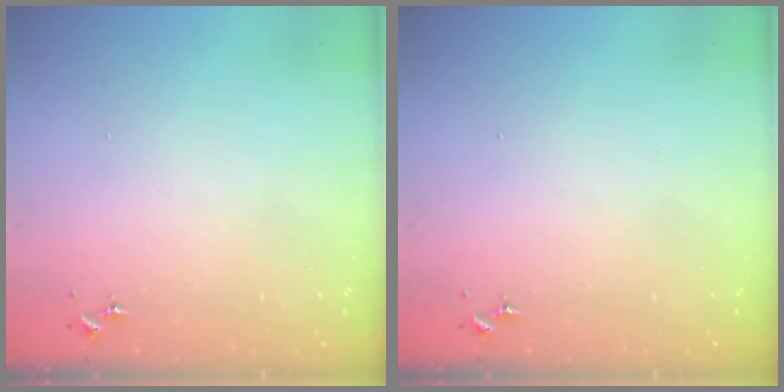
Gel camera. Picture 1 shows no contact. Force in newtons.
{"total": 0.0}